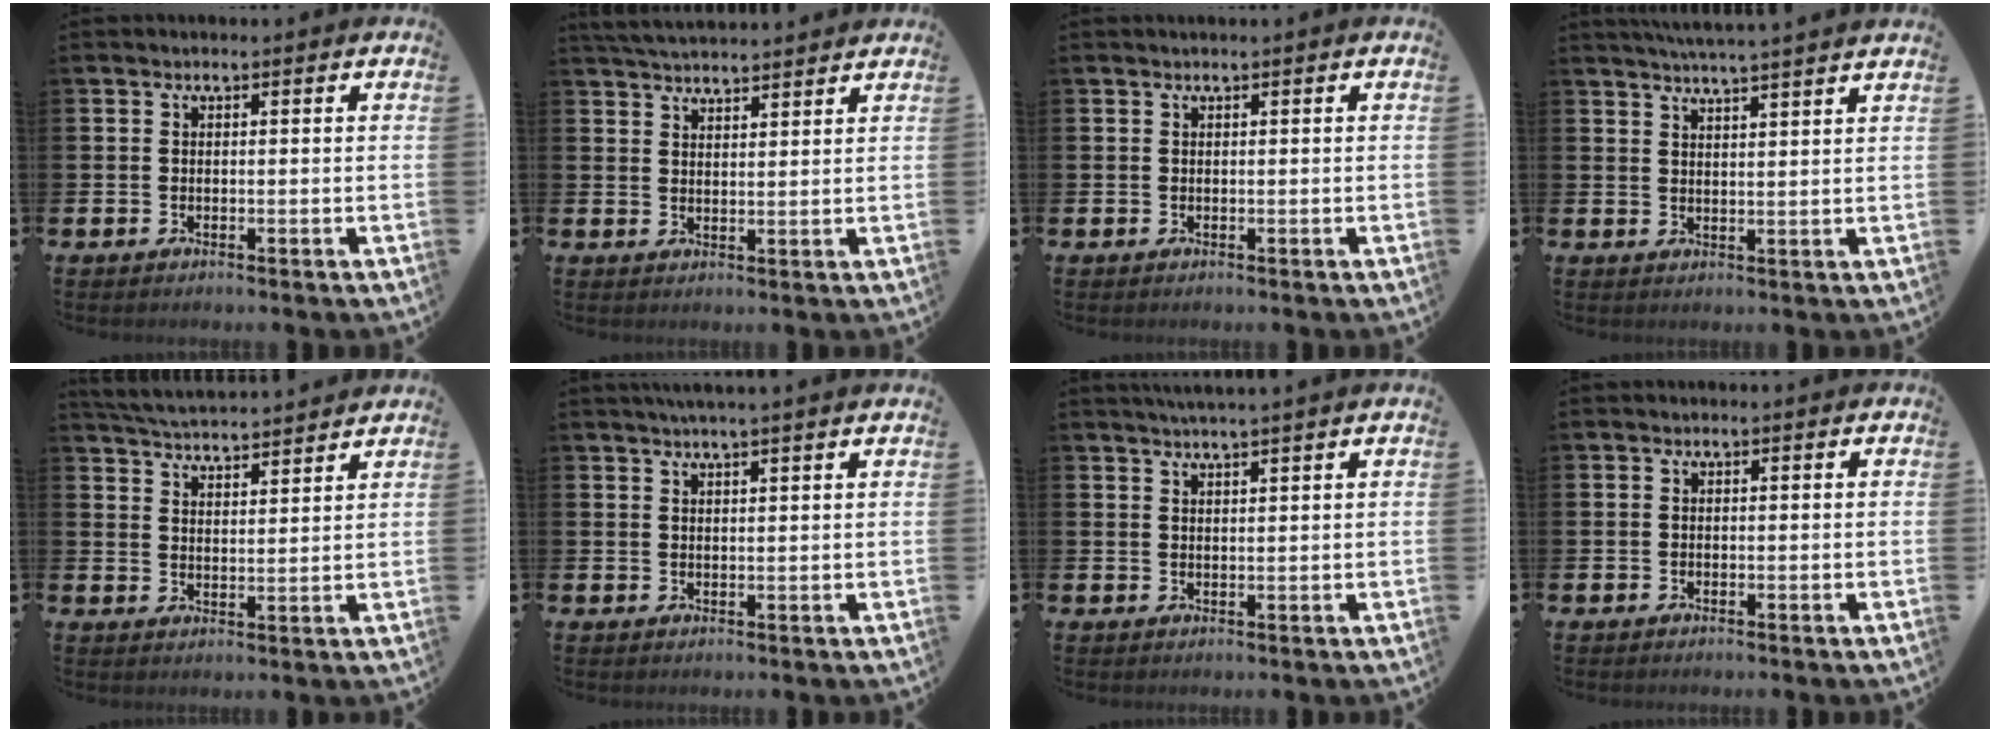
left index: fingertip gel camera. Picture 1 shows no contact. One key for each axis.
{"total": 4.2, "fx": 4.2, "fy": 0.2, "fz": 0.4, "tx": -0.014, "ty": -0.019, "tz": 0.078}
{"total": 0.0}
{"total": 4.3, "fx": 4.1, "fy": -1.0, "fz": 0.6, "tx": -0.024, "ty": -0.018, "tz": 0.075}
{"total": 4.9, "fx": 4.9, "fy": 0.1, "fz": 0.3, "tx": -0.024, "ty": -0.032, "tz": 0.087}
{"total": 2.2, "fx": 2.1, "fy": -0.5, "fz": 0.6, "tx": -0.017, "ty": -0.004, "tz": 0.040}
{"total": 2.3, "fx": 2.1, "fy": -0.6, "fz": 0.5, "tx": -0.015, "ty": -0.005, "tz": 0.041}
{"total": 0.0}